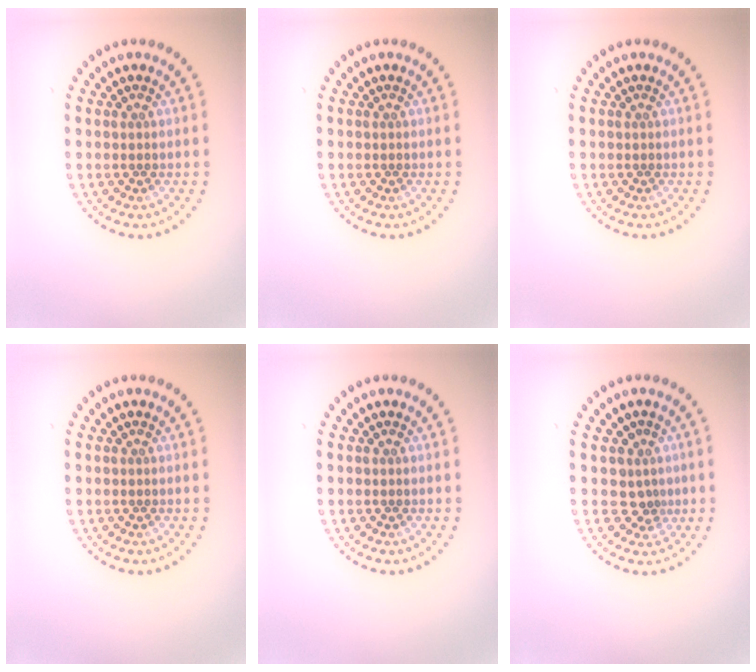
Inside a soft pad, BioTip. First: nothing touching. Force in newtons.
{"total": 0.0}
{"total": 0.0}
{"total": 0.0}
{"total": 0.0}
{"total": 2.0, "press": 1.4, "slide": 1.4}